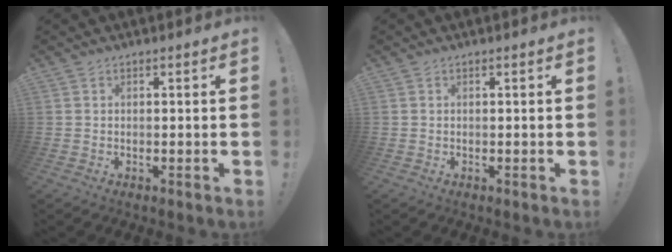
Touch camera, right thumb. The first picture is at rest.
{"total": 0.0}